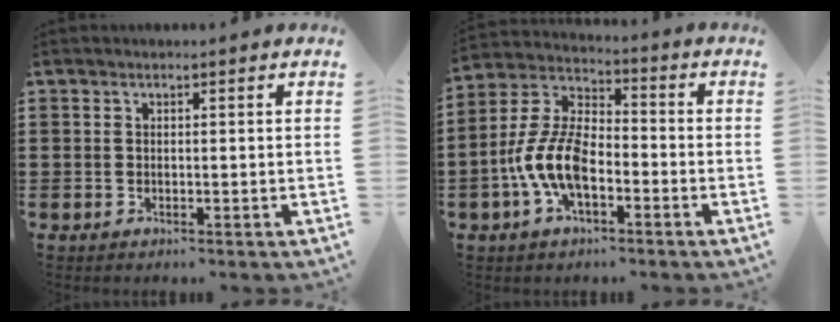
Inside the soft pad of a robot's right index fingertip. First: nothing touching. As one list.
[{"total": 9.6, "force": [-3.7, 4.8, 7.4], "torque": [-0.188, -0.003, -0.076]}]